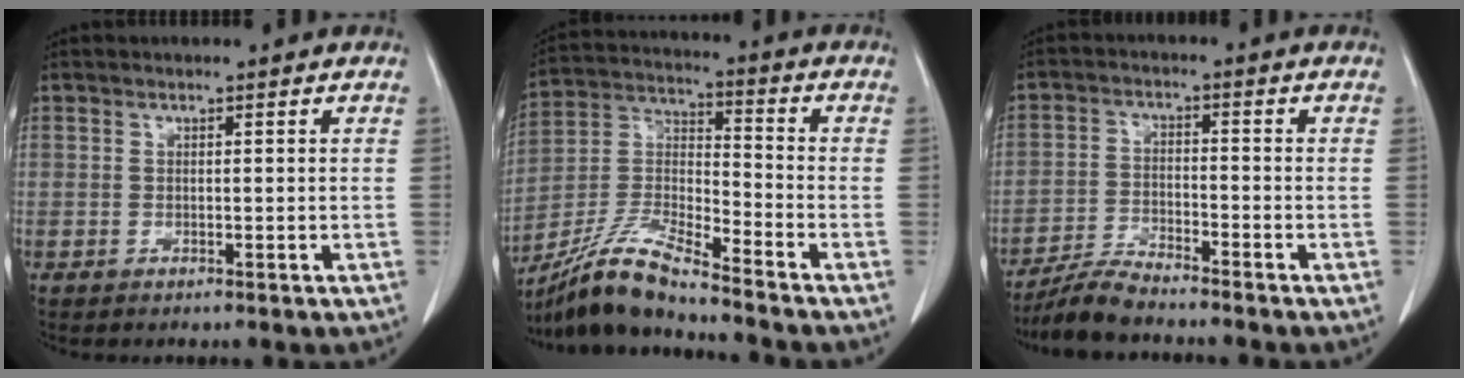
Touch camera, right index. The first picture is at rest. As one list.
[{"total": 11.9, "force": [-10.7, -0.2, 5.3], "torque": [-0.112, -0.003, -0.205]}, {"total": 6.2, "force": [-5.7, 0.4, 2.2], "torque": [-0.041, -0.017, -0.110]}]